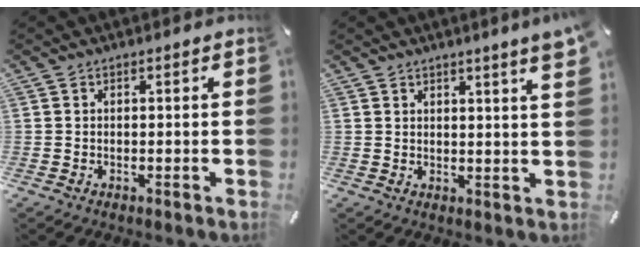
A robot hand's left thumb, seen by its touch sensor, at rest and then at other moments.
{"total": 3.8, "force": [2.9, -0.2, 2.4], "torque": [-0.037, -0.017, 0.047]}